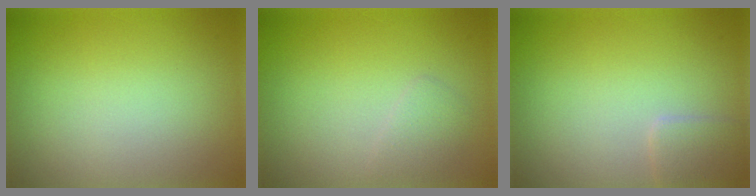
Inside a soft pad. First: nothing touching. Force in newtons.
{"total": 1.2, "press": 1.2, "slide": 0.1}
{"total": 1.6, "press": 1.6, "slide": 0.1}